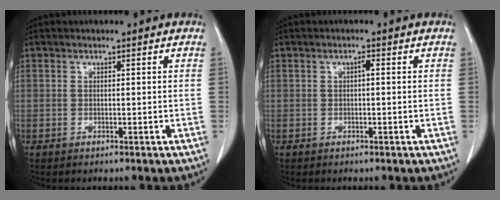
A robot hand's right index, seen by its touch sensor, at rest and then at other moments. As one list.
[{"total": 0.9, "force": [0.1, 0.2, 0.8], "torque": [-0.015, 0.002, 0.001]}]